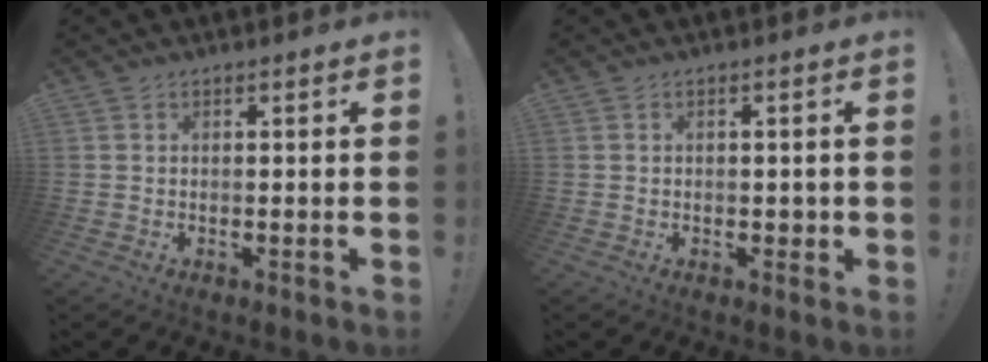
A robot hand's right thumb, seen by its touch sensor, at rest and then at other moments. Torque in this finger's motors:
{"motor_torque": [0.03, 0.15, 0.28, -0.25, 0.00]}